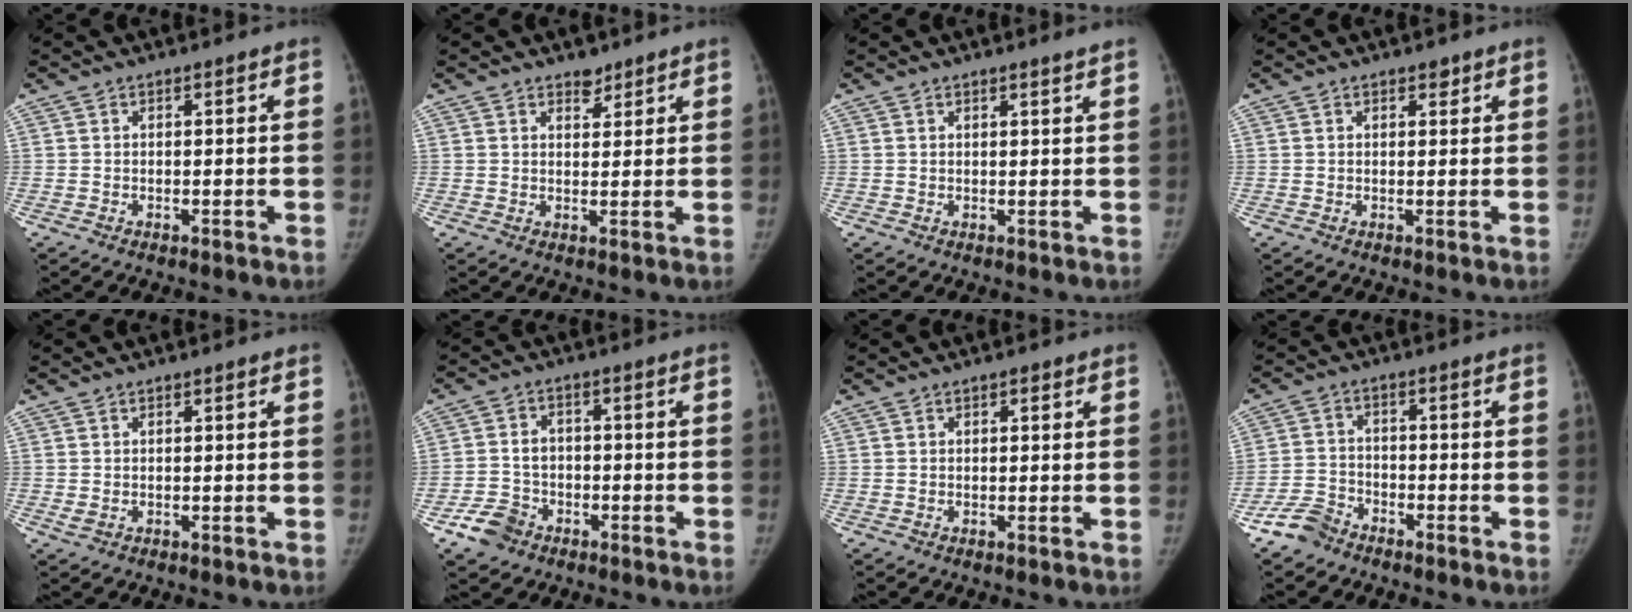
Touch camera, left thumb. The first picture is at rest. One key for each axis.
{"total": 2.5, "fx": 2.0, "fy": 1.3, "fz": 0.7, "tx": 0.006, "ty": -0.013, "tz": 0.028}
{"total": 1.2, "fx": 1.0, "fy": -0.4, "fz": 0.6, "tx": -0.006, "ty": -0.008, "tz": 0.016}
{"total": 1.2, "fx": 0.9, "fy": 0.7, "fz": 0.5, "tx": 0.004, "ty": -0.004, "tz": 0.009}
{"total": 0.8, "fx": 0.1, "fy": 0.6, "fz": 0.6, "tx": -0.011, "ty": -0.002, "tz": 0.005}
{"total": 6.3, "fx": -3.6, "fy": 4.8, "fz": 2.0, "tx": -0.023, "ty": 0.022, "tz": -0.064}
{"total": 1.0, "fx": 0.5, "fy": 0.5, "fz": 0.7, "tx": -0.005, "ty": 0.000, "tz": 0.005}
{"total": 5.1, "fx": -4.2, "fy": 2.8, "fz": 1.0, "tx": -0.015, "ty": 0.015, "tz": -0.090}